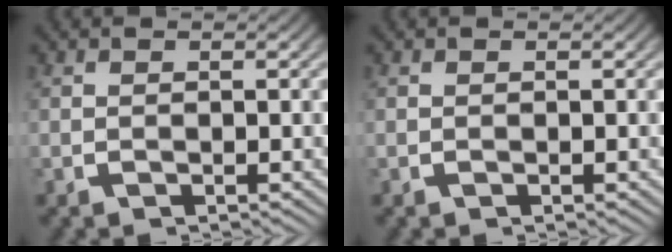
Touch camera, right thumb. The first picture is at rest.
{"total": 0.0}